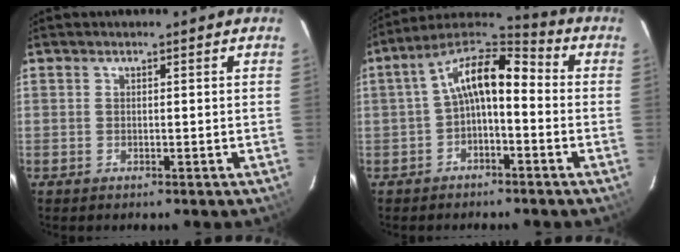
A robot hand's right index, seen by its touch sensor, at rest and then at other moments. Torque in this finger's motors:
{"motor_torque": [1.46, 0.16, 0.75, 0.18]}